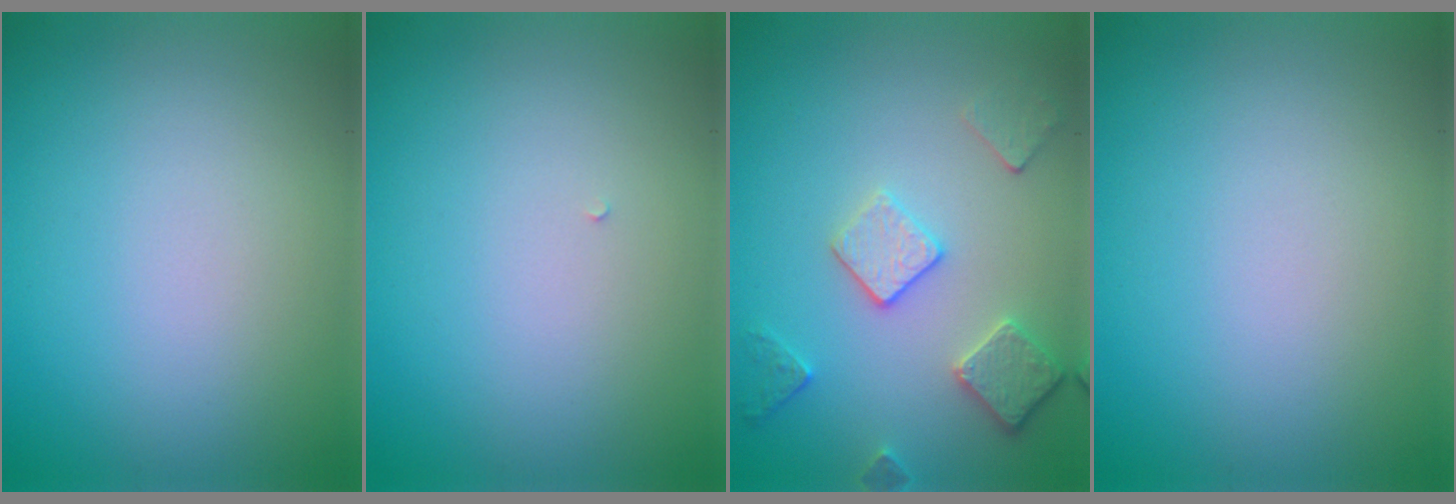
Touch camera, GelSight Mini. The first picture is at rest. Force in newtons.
{"total": 0.0}
{"total": 3.6, "press": 3.1, "slide": 1.8}
{"total": 0.0}